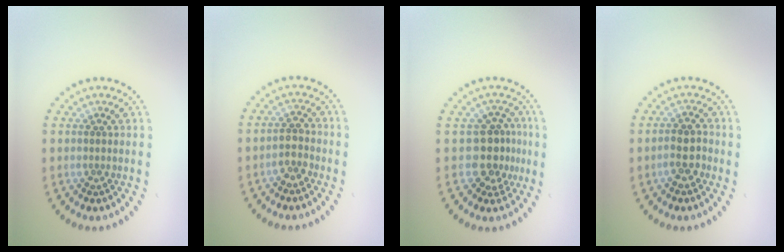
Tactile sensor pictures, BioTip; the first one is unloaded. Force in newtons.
{"total": 1.7, "press": 1.7, "slide": 0.4}
{"total": 3.4, "press": 3.0, "slide": 1.6}
{"total": 2.3, "press": 2.2, "slide": 0.7}